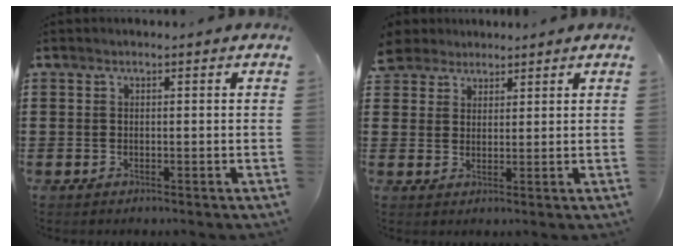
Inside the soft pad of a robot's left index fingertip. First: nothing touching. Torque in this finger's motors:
{"motor_torque": [0.73, -0.66, 1.05, 0.21]}